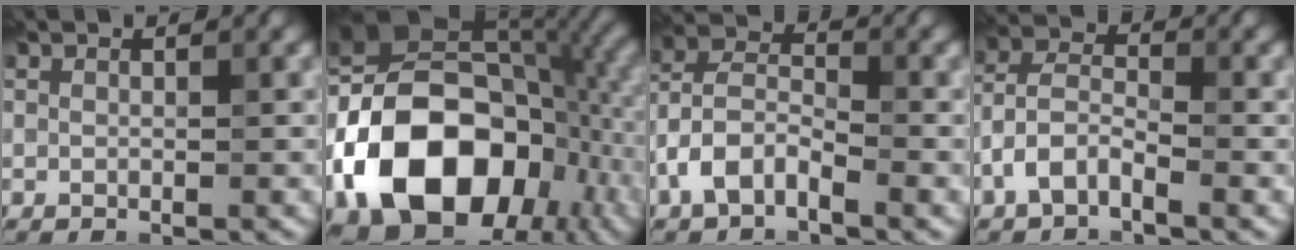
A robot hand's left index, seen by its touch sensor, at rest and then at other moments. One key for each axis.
{"total": 19.3, "fx": -5.0, "fy": 13.7, "fz": 12.6, "tx": -0.250, "ty": 0.003, "tz": -0.095}
{"total": 4.4, "fx": -2.6, "fy": 2.2, "fz": 2.8, "tx": -0.063, "ty": 0.013, "tz": -0.059}
{"total": 3.6, "fx": -2.2, "fy": 1.7, "fz": 2.4, "tx": -0.052, "ty": 0.013, "tz": -0.055}